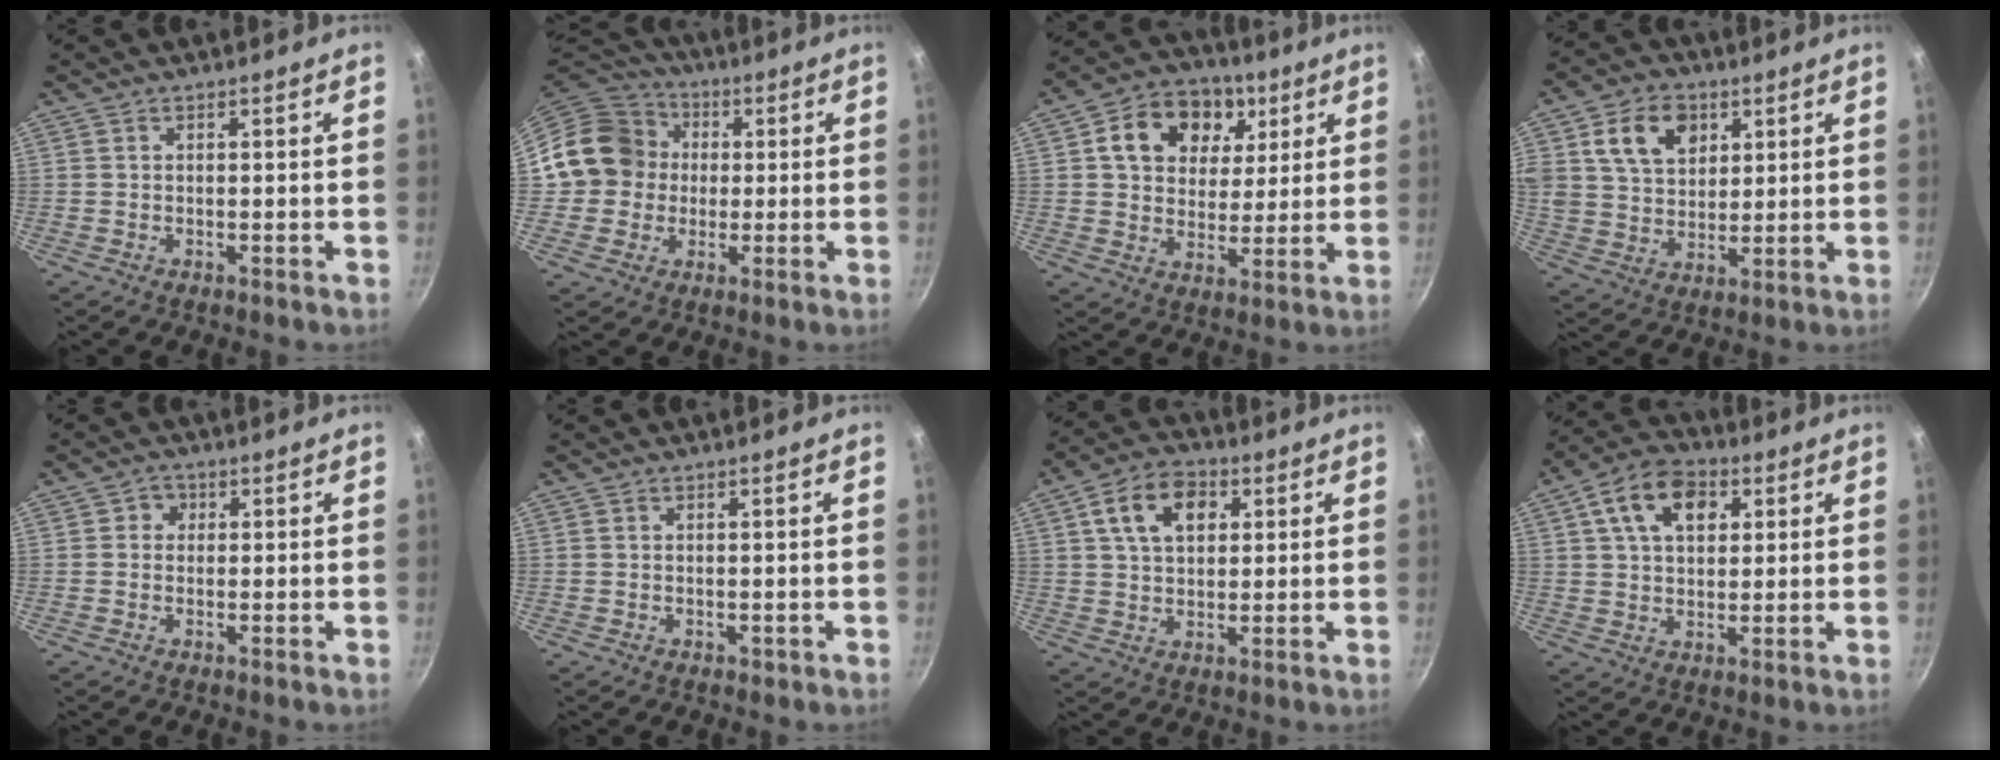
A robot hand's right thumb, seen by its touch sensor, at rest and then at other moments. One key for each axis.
{"total": 13.2, "fx": 1.1, "fy": 12.2, "fz": 5.1, "tx": -0.059, "ty": 0.030, "tz": 0.008}
{"total": 15.4, "fx": 5.6, "fy": 11.8, "fz": 8.2, "tx": -0.111, "ty": -0.001, "tz": 0.081}
{"total": 12.5, "fx": 4.8, "fy": 9.1, "fz": 7.1, "tx": -0.100, "ty": -0.008, "tz": 0.083}
{"total": 2.2, "fx": 0.3, "fy": 2.1, "fz": 0.6, "tx": 0.007, "ty": 0.000, "tz": -0.002}
{"total": 0.0}
{"total": 10.5, "fx": 3.4, "fy": 7.1, "fz": 7.0, "tx": -0.097, "ty": 0.005, "tz": 0.049}
{"total": 11.9, "fx": 4.1, "fy": 7.9, "fz": 7.9, "tx": -0.113, "ty": 0.005, "tz": 0.057}